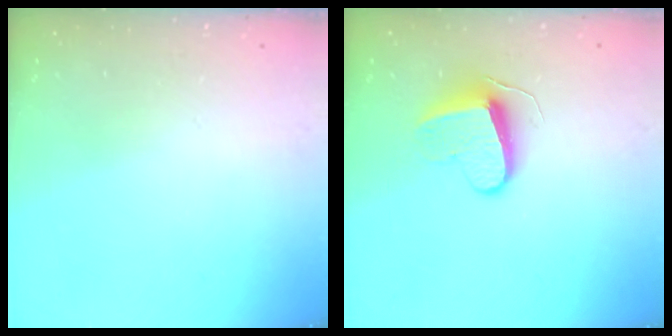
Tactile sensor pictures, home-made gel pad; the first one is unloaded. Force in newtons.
{"total": 8.5, "press": 8.5, "slide": 0.3}